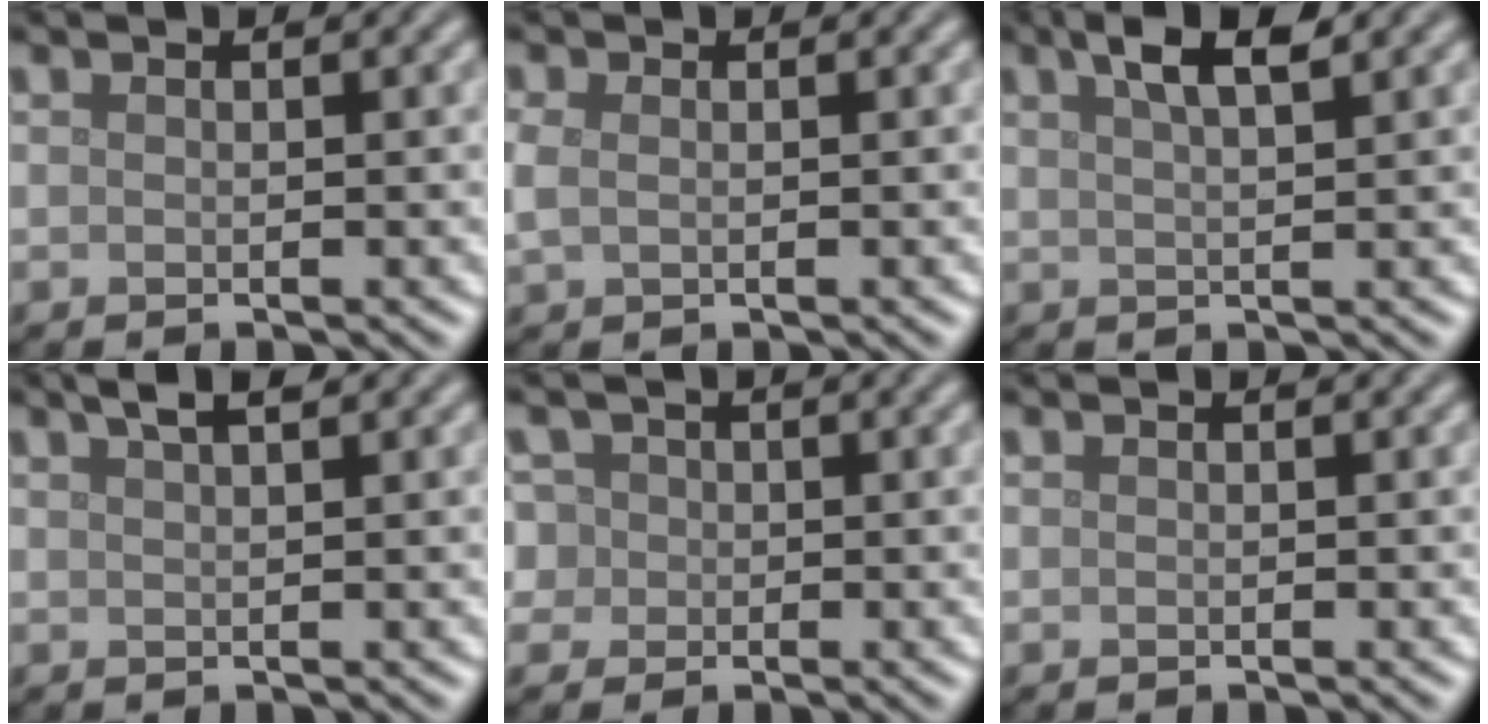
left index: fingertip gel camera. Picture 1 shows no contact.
{"total": 1.6, "force": [0.1, 1.2, 1.0], "torque": [-0.027, 0.000, 0.003]}
{"total": 3.9, "force": [2.5, 1.0, 2.8], "torque": [-0.038, 0.014, 0.035]}
{"total": 2.1, "force": [1.5, 0.5, 1.5], "torque": [-0.013, 0.006, 0.020]}
{"total": 5.2, "force": [1.5, 4.6, 1.9], "torque": [-0.030, 0.037, -0.003]}
{"total": 0.0}